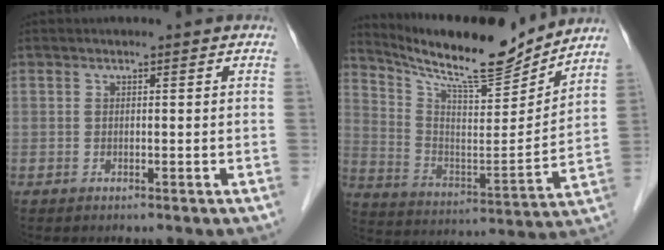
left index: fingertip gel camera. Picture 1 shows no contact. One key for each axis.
{"total": 17.2, "fx": 15.9, "fy": 1.6, "fz": 6.5, "tx": -0.130, "ty": -0.020, "tz": 0.262}